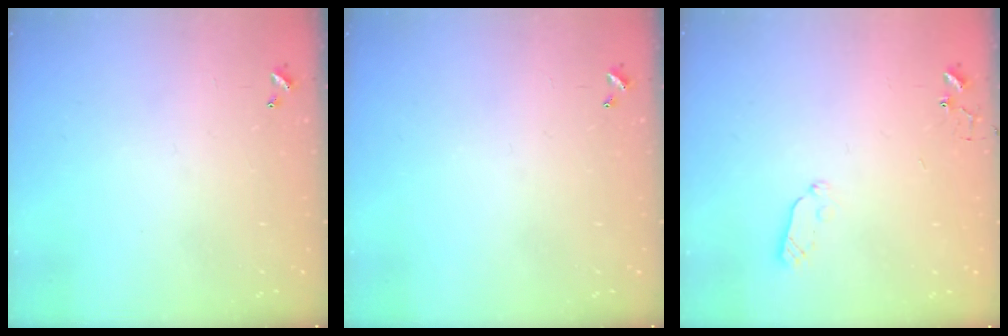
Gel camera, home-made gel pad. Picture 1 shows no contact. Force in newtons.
{"total": 0.0}
{"total": 4.8, "press": 4.7, "slide": 0.6}